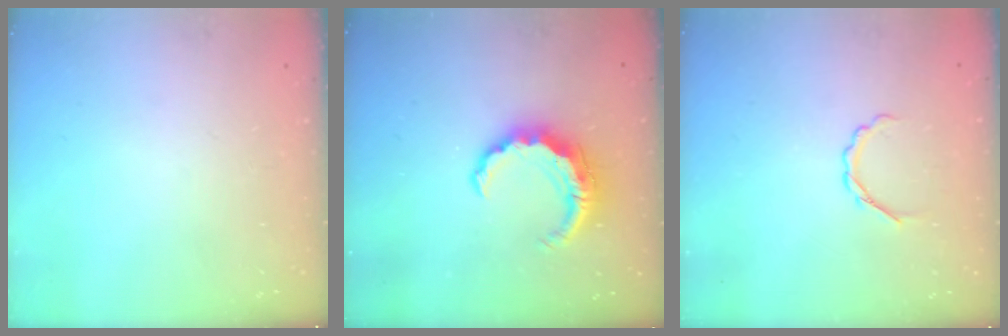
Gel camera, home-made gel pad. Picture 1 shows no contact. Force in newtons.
{"total": 9.4, "press": 9.3, "slide": 1.0}
{"total": 3.0, "press": 2.8, "slide": 0.9}